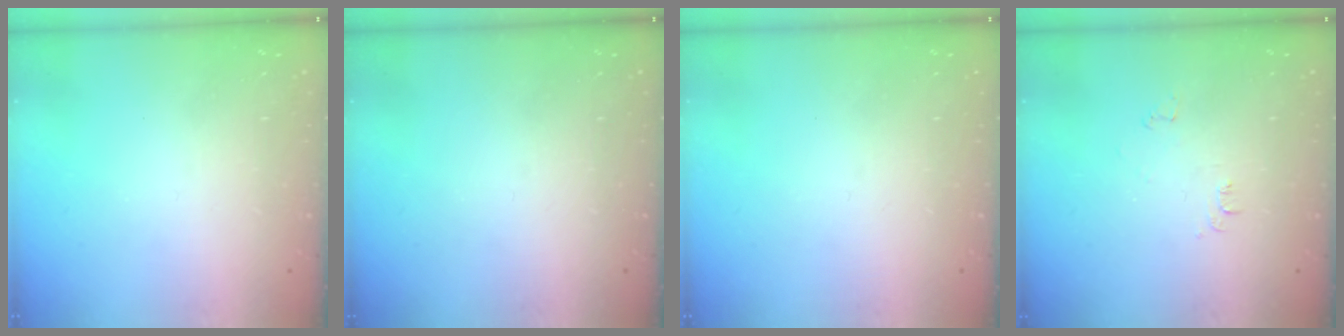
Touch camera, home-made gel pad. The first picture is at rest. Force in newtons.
{"total": 0.0}
{"total": 0.0}
{"total": 3.5, "press": 3.4, "slide": 0.5}